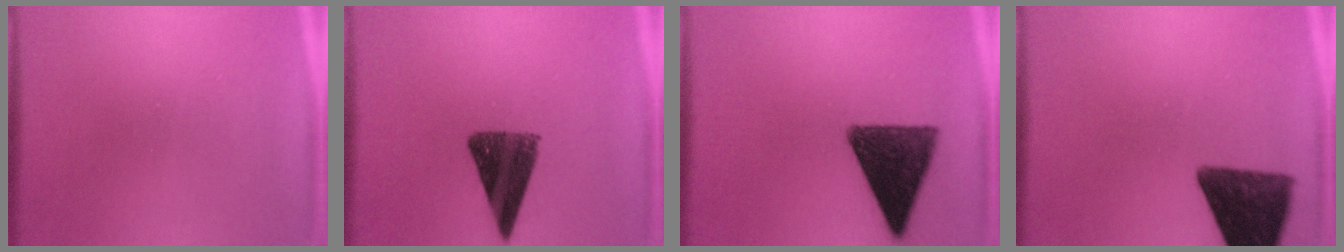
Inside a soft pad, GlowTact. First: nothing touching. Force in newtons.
{"total": 11.1}
{"total": 13.5}
{"total": 12.4}